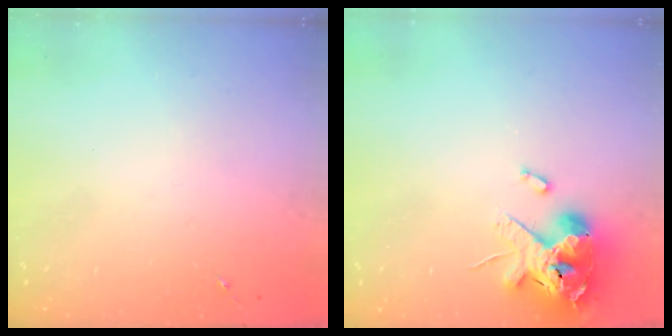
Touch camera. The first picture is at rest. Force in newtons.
{"total": 14.4, "press": 14.3, "slide": 2.2}